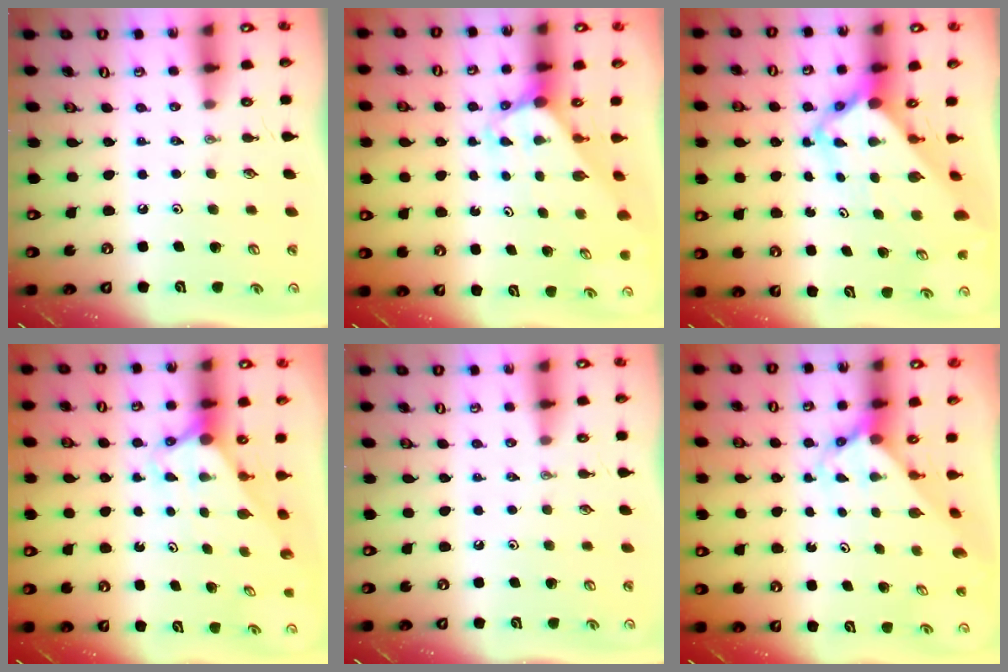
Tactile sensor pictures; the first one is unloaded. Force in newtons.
{"total": 2.9, "press": 2.9, "slide": 0.2}
{"total": 5.3, "press": 5.3, "slide": 0.4}
{"total": 2.8, "press": 2.8, "slide": 0.0}
{"total": 0.0}
{"total": 3.4, "press": 3.4, "slide": 0.3}